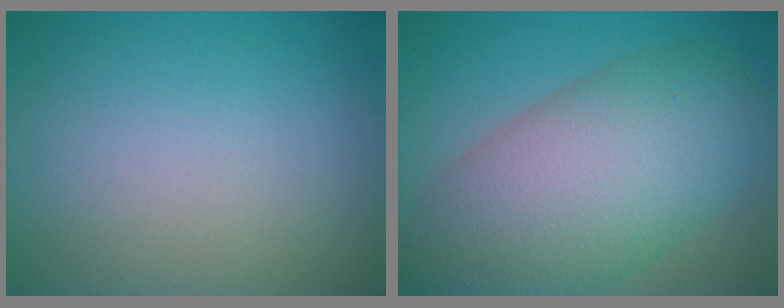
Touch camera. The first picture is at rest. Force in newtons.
{"total": 11.8, "press": 11.8, "slide": 0.5}